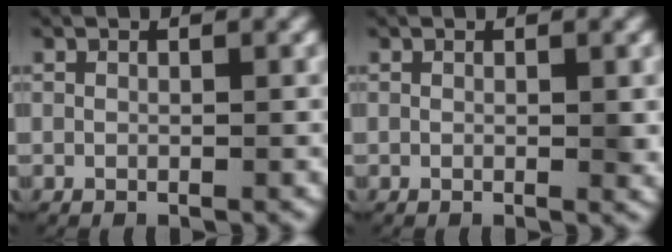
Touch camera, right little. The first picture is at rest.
{"total": 0.7, "force": [0.1, 0.1, 0.7], "torque": [-0.008, -0.004, 0.001]}